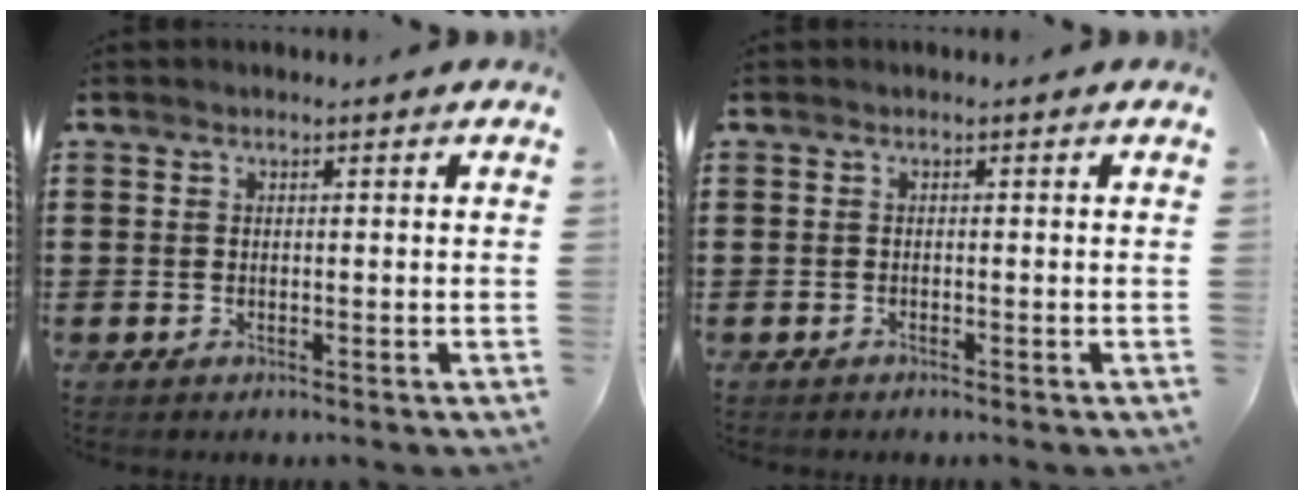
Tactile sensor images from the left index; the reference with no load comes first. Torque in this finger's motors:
{"motor_torque": [-0.04, 0.02, 0.02, 0.00]}